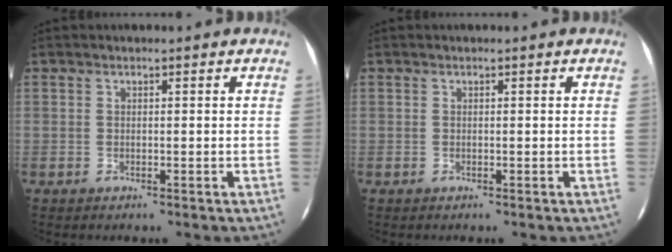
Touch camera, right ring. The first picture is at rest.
{"total": 0.0}